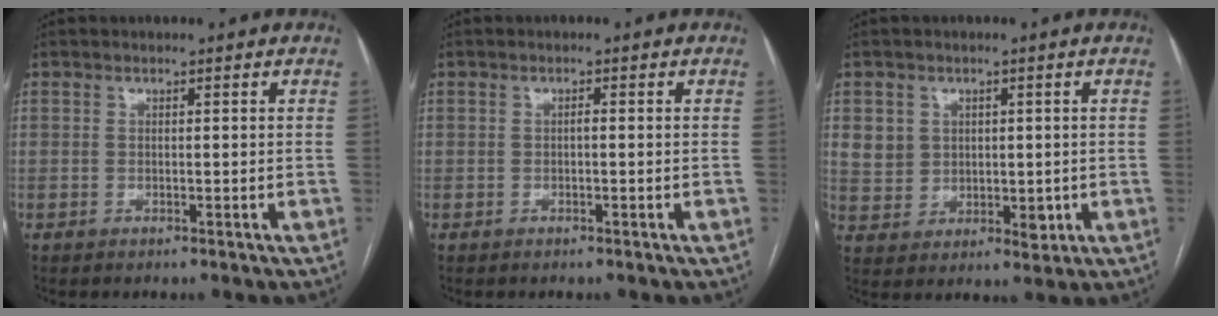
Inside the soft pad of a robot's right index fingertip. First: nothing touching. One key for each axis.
{"total": 0.6, "fx": -0.1, "fy": 0.2, "fz": 0.5, "tx": -0.010, "ty": 0.002, "tz": -0.002}
{"total": 6.5, "fx": 1.5, "fy": 5.8, "fz": 2.5, "tx": -0.036, "ty": 0.004, "tz": 0.041}